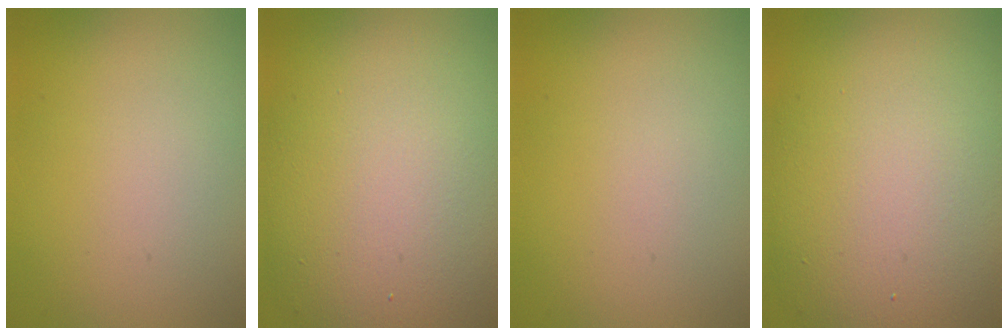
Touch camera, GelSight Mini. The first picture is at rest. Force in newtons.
{"total": 13.3, "press": 13.3, "slide": 0.5}
{"total": 0.0}
{"total": 12.3, "press": 12.3, "slide": 1.0}